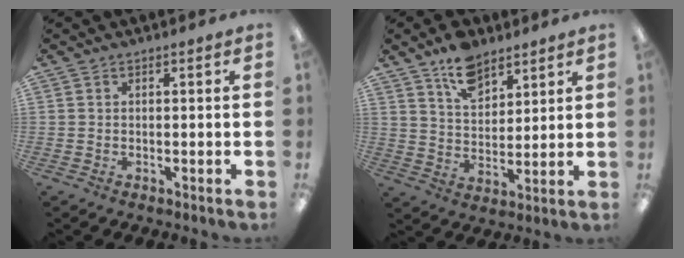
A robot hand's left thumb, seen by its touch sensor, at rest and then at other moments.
{"total": 10.0, "force": [7.2, 5.5, 4.2], "torque": [-0.066, -0.034, 0.130]}